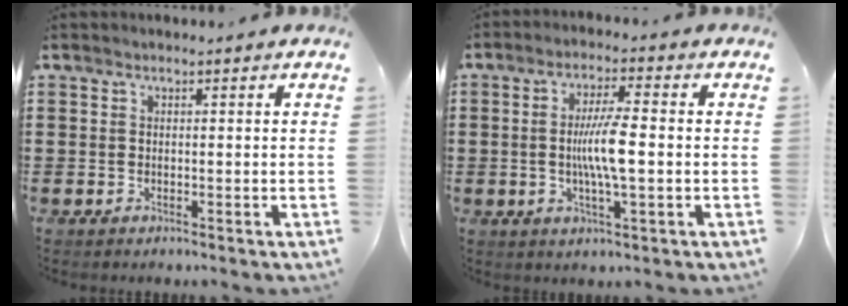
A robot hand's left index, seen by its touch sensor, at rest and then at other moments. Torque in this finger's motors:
{"motor_torque": [0.90, 0.12, 0.62, 0.20]}